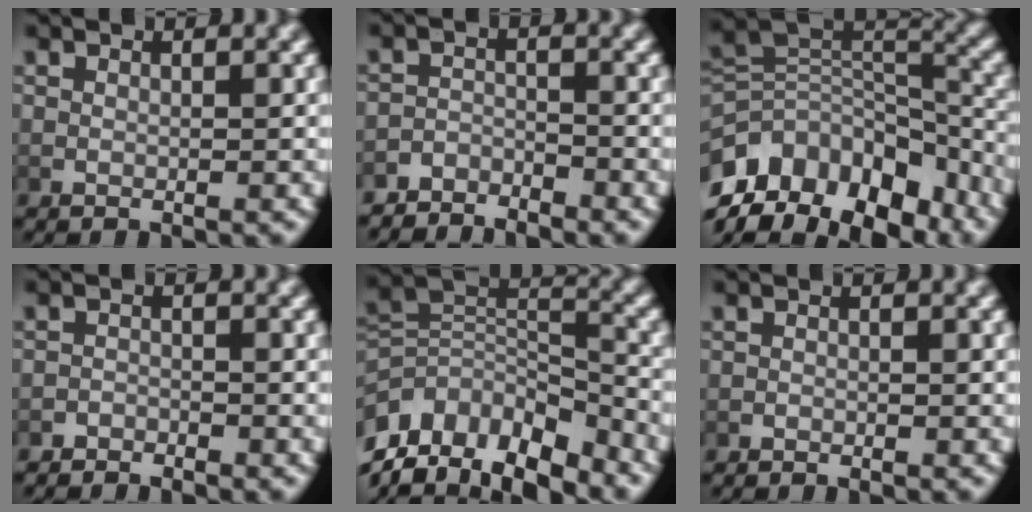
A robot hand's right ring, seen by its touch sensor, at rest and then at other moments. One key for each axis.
{"total": 3.8, "fx": -3.7, "fy": 0.9, "fz": 0.1, "tx": 0.000, "ty": -0.012, "tz": -0.065}
{"total": 17.3, "fx": -7.3, "fy": 12.6, "fz": 9.3, "tx": -0.175, "ty": -0.048, "tz": -0.107}
{"total": 2.5, "fx": -2.4, "fy": 0.4, "fz": -0.3, "tx": 0.008, "ty": -0.009, "tz": -0.041}
{"total": 13.5, "fx": -6.4, "fy": 9.2, "fz": 7.4, "tx": -0.129, "ty": -0.037, "tz": -0.098}
{"total": 0.7, "fx": -0.7, "fy": -0.2, "fz": -0.1, "tx": -0.002, "ty": -0.004, "tz": -0.010}